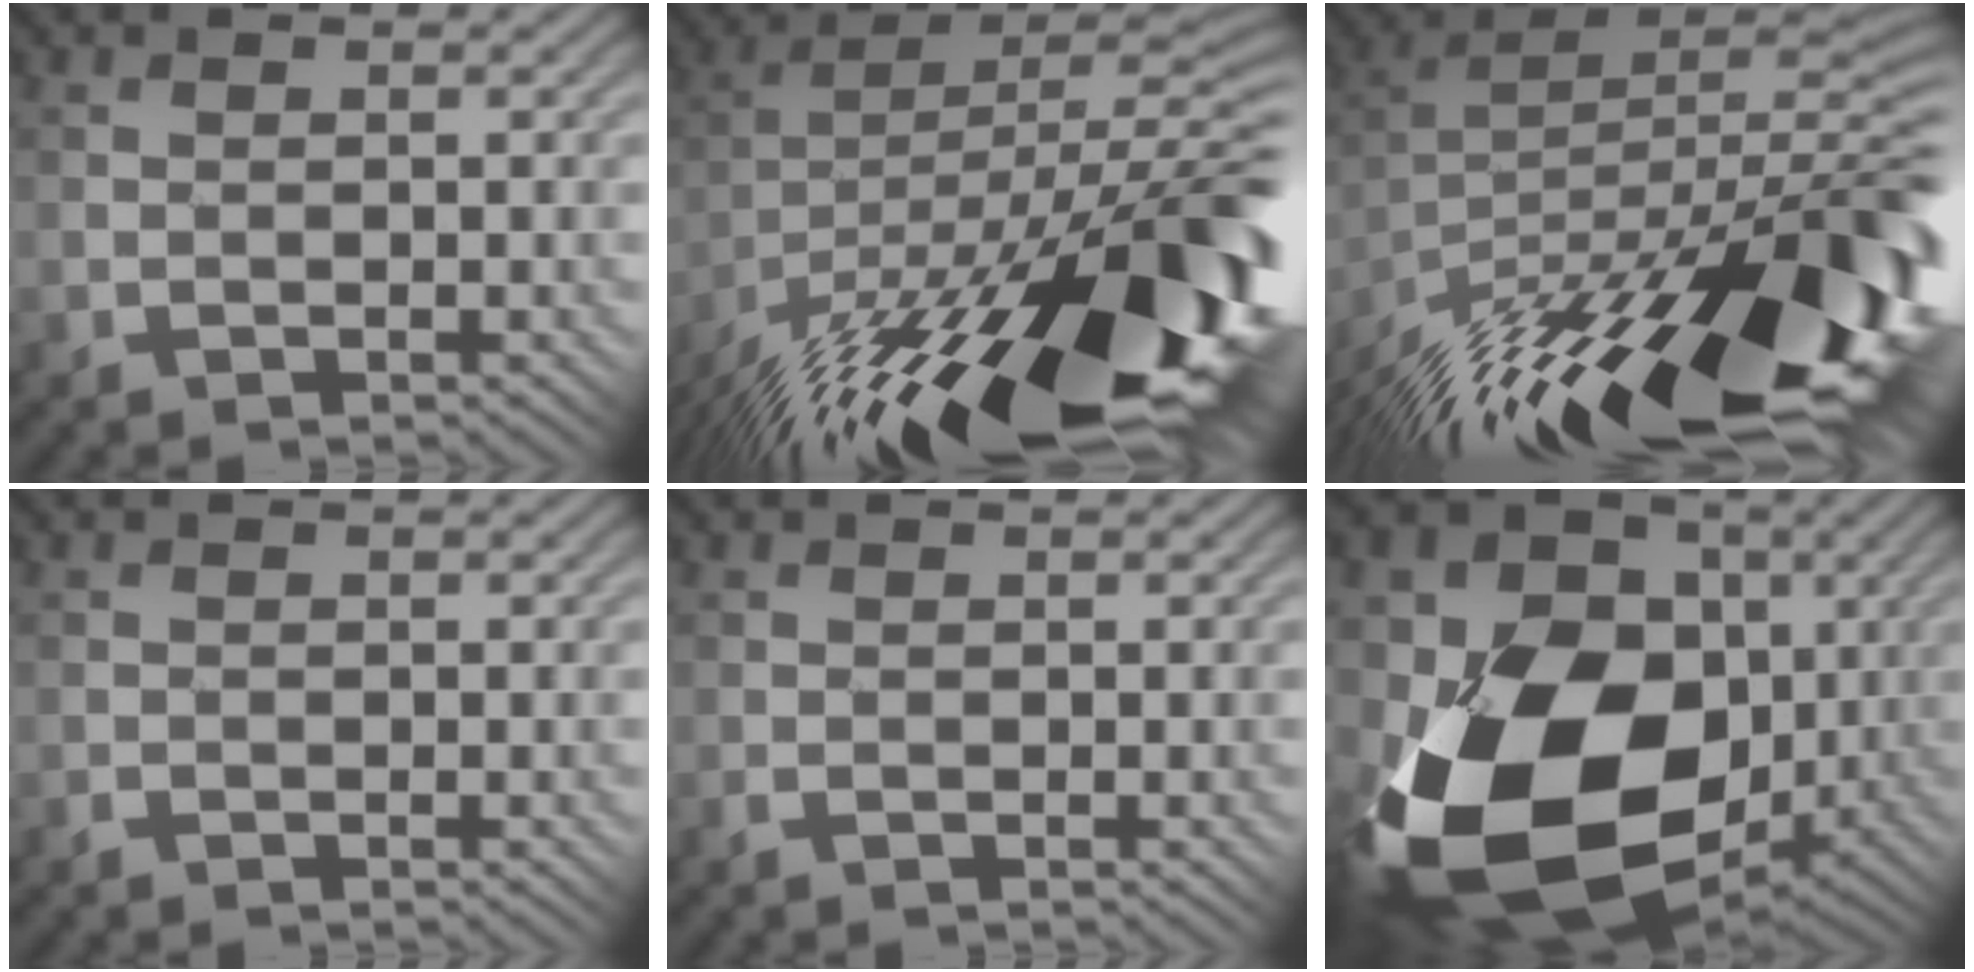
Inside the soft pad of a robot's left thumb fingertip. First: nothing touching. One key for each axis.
{"total": 20.1, "fx": -12.3, "fy": 5.6, "fz": 14.9, "tx": -0.193, "ty": -0.007, "tz": -0.188}
{"total": 18.5, "fx": -12.0, "fy": 5.0, "fz": 13.1, "tx": -0.172, "ty": 0.010, "tz": -0.191}
{"total": 0.6, "fx": -0.3, "fy": 0.4, "fz": -0.2, "tx": 0.006, "ty": -0.001, "tz": -0.009}
{"total": 0.6, "fx": -0.3, "fy": 0.5, "fz": 0.1, "tx": -0.005, "ty": -0.002, "tz": -0.009}
{"total": 18.6, "fx": -3.8, "fy": 13.8, "fz": 11.9, "tx": -0.253, "ty": -0.034, "tz": -0.055}